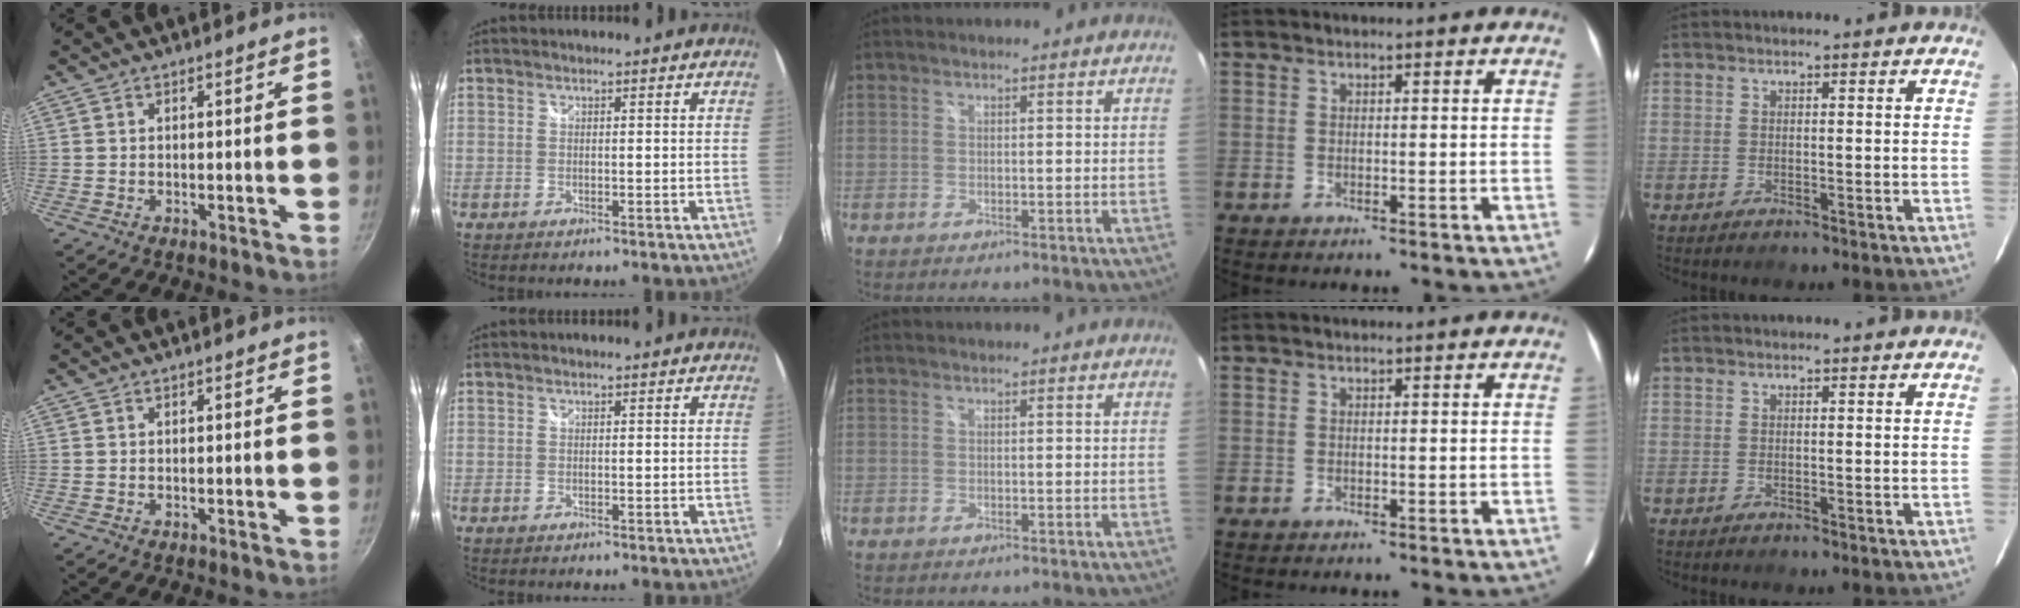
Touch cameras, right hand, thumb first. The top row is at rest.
{}